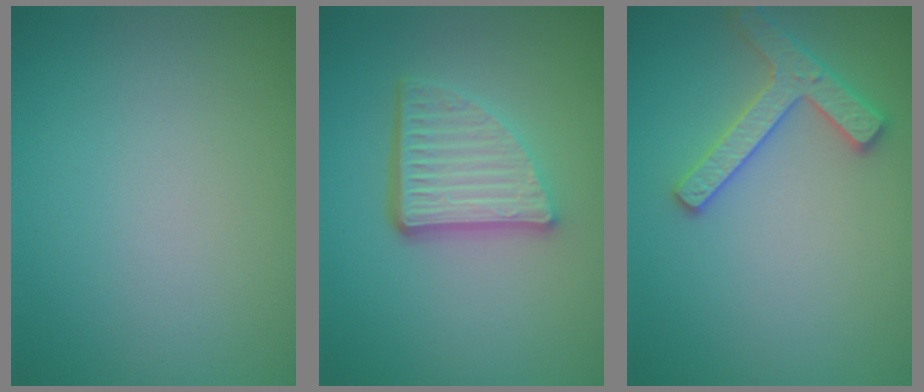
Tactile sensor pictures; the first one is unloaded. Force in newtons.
{"total": 5.4, "press": 3.7, "slide": 3.9}
{"total": 2.8, "press": 2.8, "slide": 0.3}